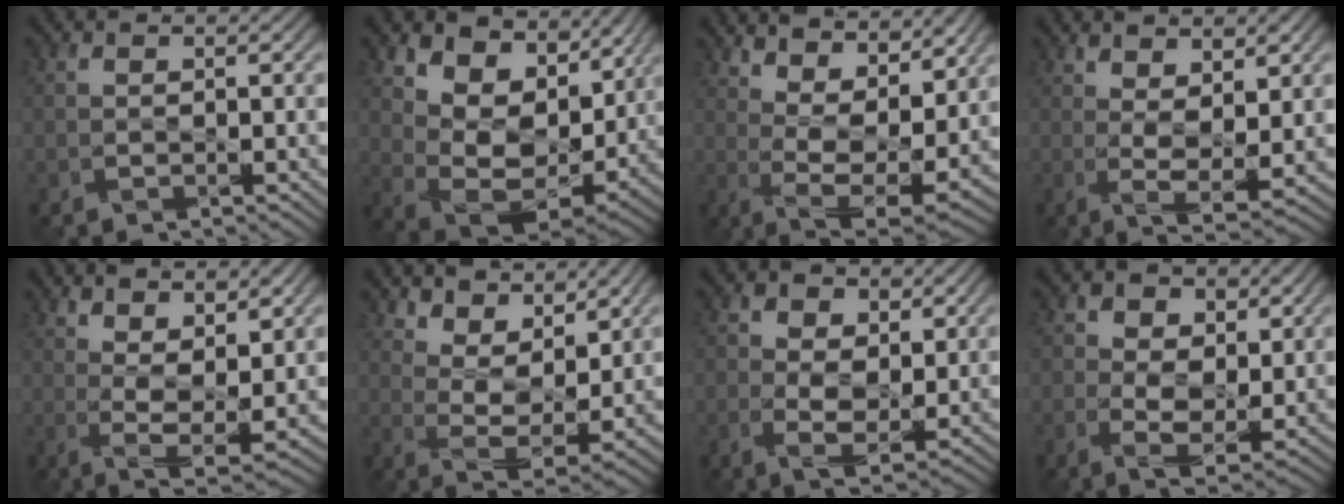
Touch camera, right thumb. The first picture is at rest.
{"total": 11.9, "force": [5.7, 6.7, 8.0], "torque": [-0.160, 0.000, 0.101]}
{"total": 12.3, "force": [7.4, 3.9, 9.0], "torque": [-0.165, -0.001, 0.120]}
{"total": 6.1, "force": [2.4, 1.2, 5.5], "torque": [-0.087, -0.007, 0.041]}
{"total": 7.8, "force": [4.2, 1.8, 6.3], "torque": [-0.111, -0.002, 0.070]}
{"total": 8.4, "force": [6.6, 2.5, 4.6], "torque": [-0.092, -0.018, 0.114]}
{"total": 4.5, "force": [1.2, 2.8, 3.3], "torque": [-0.064, -0.007, 0.018]}
{"total": 5.2, "force": [1.1, 3.4, 3.8], "torque": [-0.073, -0.009, 0.016]}